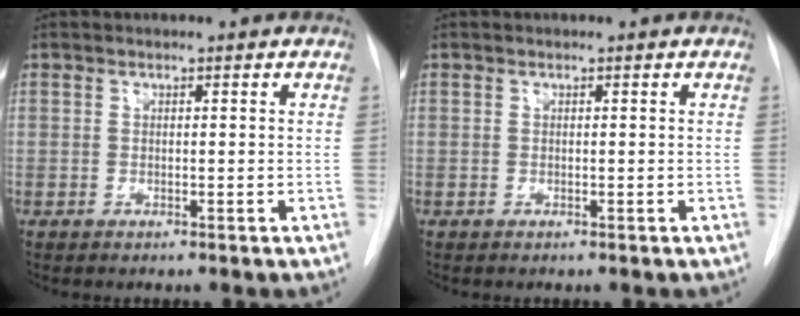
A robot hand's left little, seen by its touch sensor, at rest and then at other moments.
{"total": 0.0}